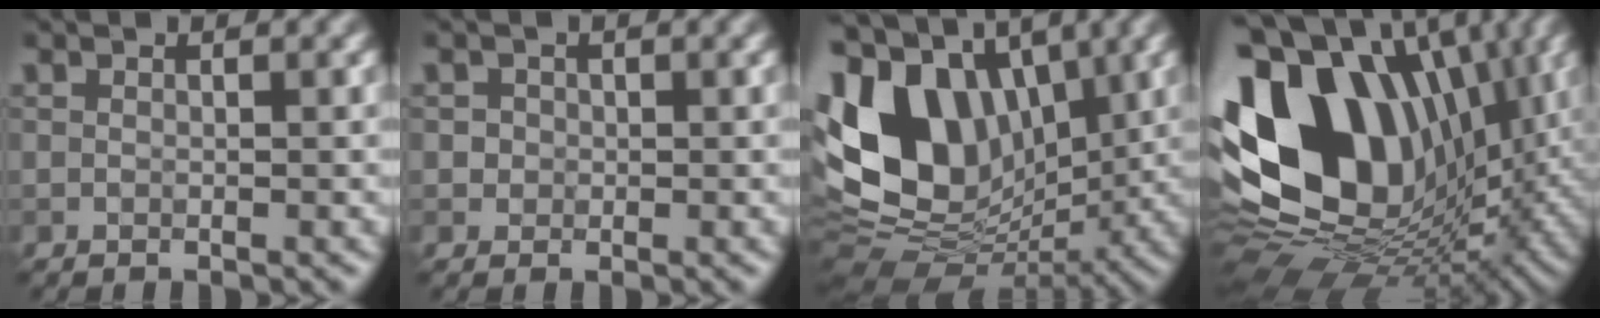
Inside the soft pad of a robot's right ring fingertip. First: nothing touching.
{"total": 0.9, "force": [0.2, 0.9, 0.0], "torque": [0.012, -0.003, 0.005]}
{"total": 14.6, "force": [2.6, 10.2, 10.1], "torque": [-0.211, 0.021, 0.040]}
{"total": 18.4, "force": [3.0, 12.5, 13.2], "torque": [-0.274, 0.016, 0.038]}